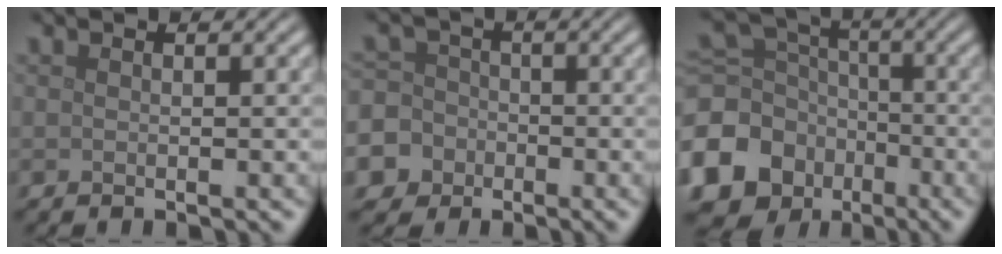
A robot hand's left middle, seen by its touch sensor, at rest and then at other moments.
{"total": 8.6, "force": [-4.4, 7.2, 1.3], "torque": [-0.043, -0.016, -0.098]}
{"total": 12.6, "force": [-5.5, 10.6, 4.1], "torque": [-0.132, -0.032, -0.105]}